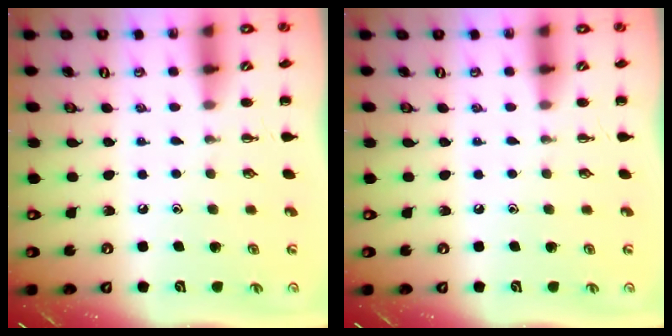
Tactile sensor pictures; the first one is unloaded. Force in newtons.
{"total": 0.0}